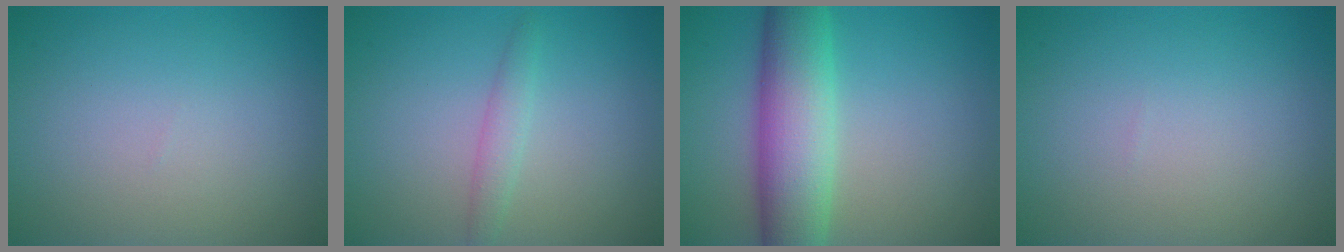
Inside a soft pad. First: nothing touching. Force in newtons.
{"total": 1.6, "press": 1.6, "slide": 0.0}
{"total": 8.1, "press": 8.1, "slide": 0.3}
{"total": 0.0}